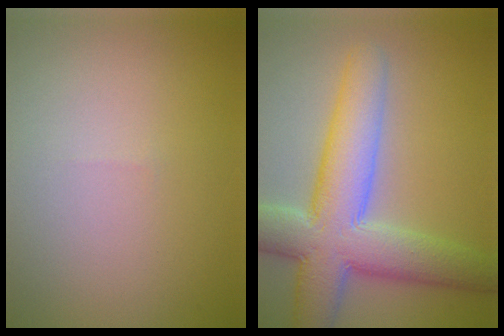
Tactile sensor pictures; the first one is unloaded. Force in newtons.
{"total": 9.4, "press": 9.4, "slide": 0.6}